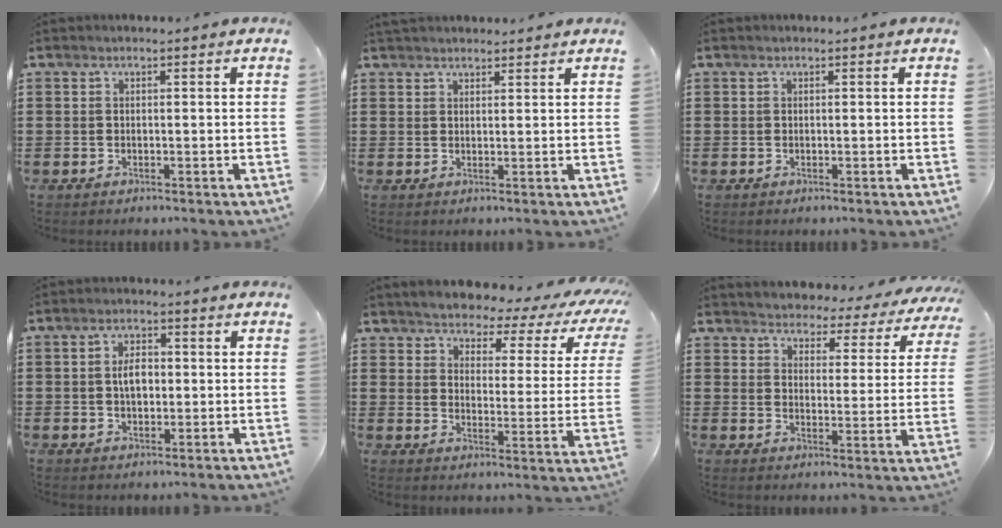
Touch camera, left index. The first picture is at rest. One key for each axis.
{"total": 2.1, "fx": 2.0, "fy": 0.4, "fz": 0.2, "tx": -0.009, "ty": 0.001, "tz": 0.039}
{"total": 0.0}
{"total": 3.6, "fx": 0.2, "fy": 2.0, "fz": 3.0, "tx": -0.052, "ty": 0.006, "tz": 0.000}
{"total": 3.5, "fx": 3.3, "fy": 0.5, "fz": 0.9, "tx": -0.043, "ty": -0.031, "tz": 0.047}
{"total": 3.2, "fx": 3.2, "fy": 0.3, "fz": -0.5, "tx": -0.018, "ty": -0.032, "tz": 0.048}